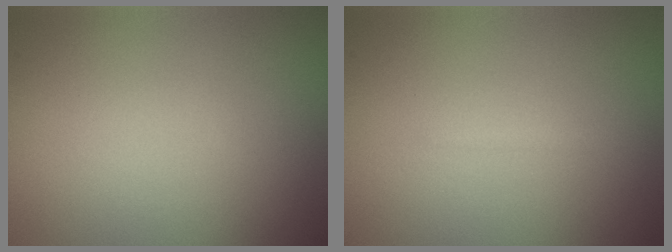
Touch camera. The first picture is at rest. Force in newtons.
{"total": 0.8, "press": 0.7, "slide": 0.1}